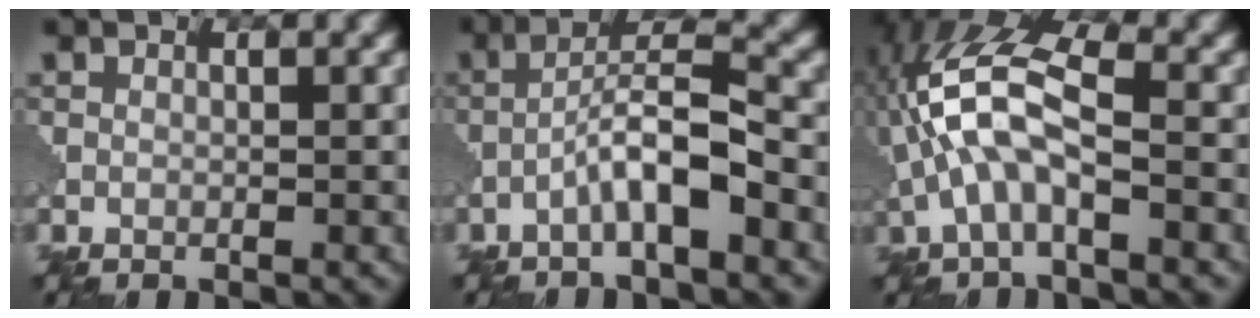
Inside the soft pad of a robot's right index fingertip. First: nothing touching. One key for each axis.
{"total": 5.3, "fx": -2.4, "fy": 1.0, "fz": 4.6, "tx": -0.082, "ty": 0.022, "tz": -0.050}
{"total": 8.5, "fx": -1.0, "fy": 3.7, "fz": 7.6, "tx": -0.166, "ty": 0.031, "tz": -0.031}